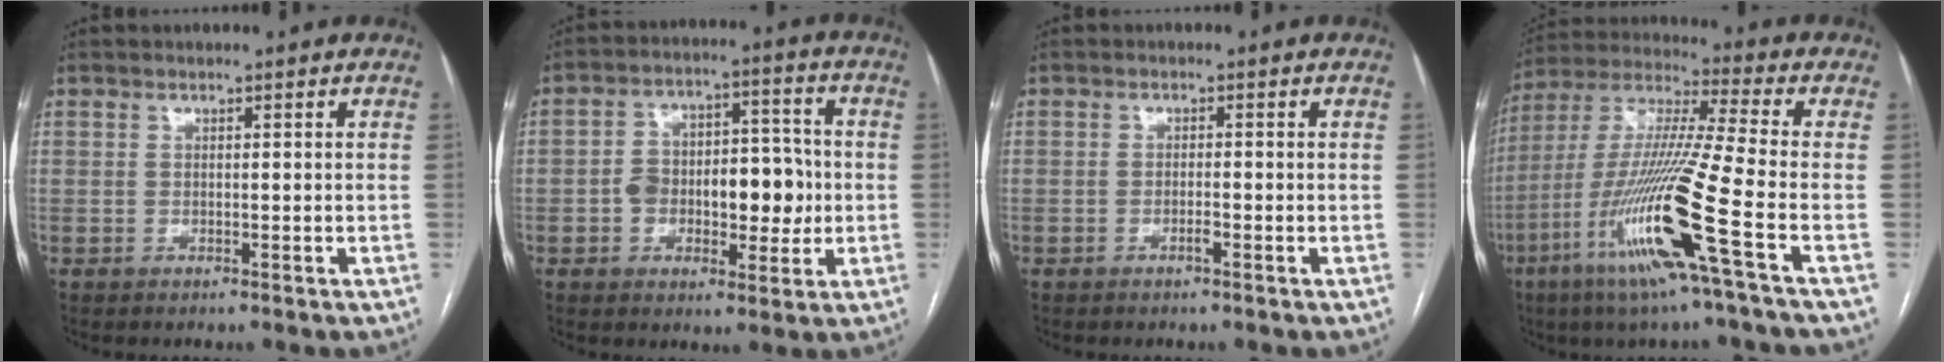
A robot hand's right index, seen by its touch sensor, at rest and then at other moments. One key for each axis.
{"total": 12.0, "fx": -1.6, "fy": 6.5, "fz": 9.9, "tx": -0.147, "ty": 0.036, "tz": -0.018}
{"total": 1.3, "fx": -0.7, "fy": 0.1, "fz": 1.1, "tx": -0.023, "ty": 0.000, "tz": -0.013}
{"total": 18.6, "fx": -7.5, "fy": -1.1, "fz": 17.0, "tx": -0.359, "ty": -0.028, "tz": -0.151}